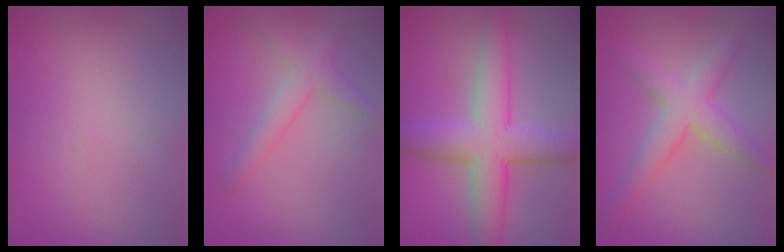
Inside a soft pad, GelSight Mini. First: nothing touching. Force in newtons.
{"total": 2.7, "press": 2.7, "slide": 0.1}
{"total": 7.3, "press": 7.3, "slide": 0.2}
{"total": 4.3, "press": 4.3, "slide": 0.1}